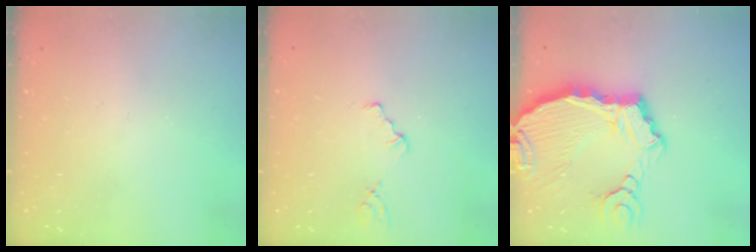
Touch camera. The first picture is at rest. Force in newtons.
{"total": 1.2, "press": 1.2, "slide": 0.2}
{"total": 14.3, "press": 14.2, "slide": 1.6}